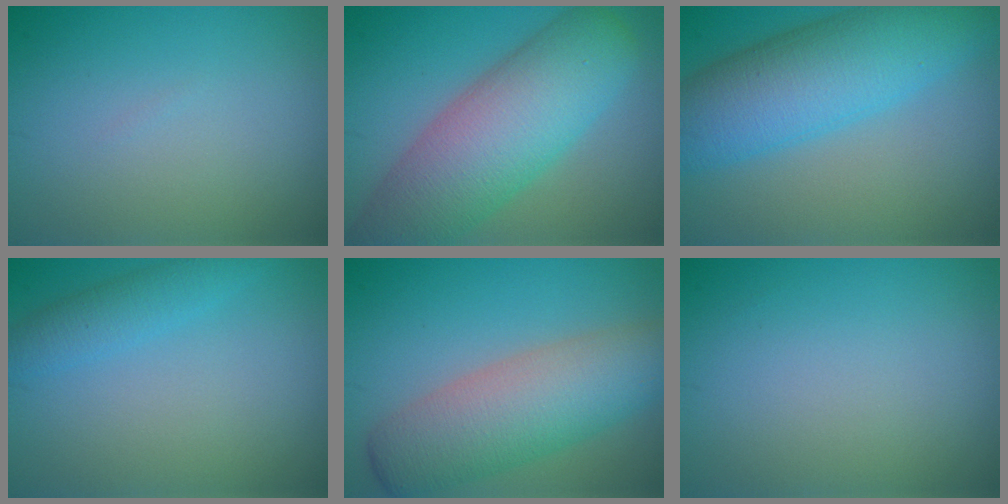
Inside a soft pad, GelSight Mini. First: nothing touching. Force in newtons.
{"total": 10.3, "press": 10.3, "slide": 0.5}
{"total": 9.4, "press": 9.4, "slide": 0.3}
{"total": 2.3, "press": 2.3, "slide": 0.0}
{"total": 8.1, "press": 8.1, "slide": 0.2}
{"total": 0.0}